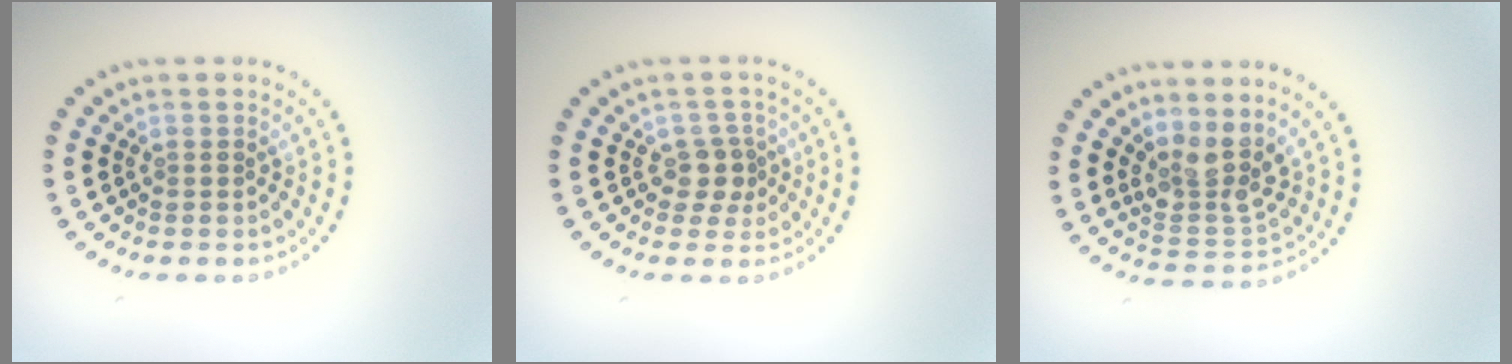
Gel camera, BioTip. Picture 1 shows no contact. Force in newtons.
{"total": 2.1, "press": 1.7, "slide": 1.2}
{"total": 3.8, "press": 3.1, "slide": 2.1}